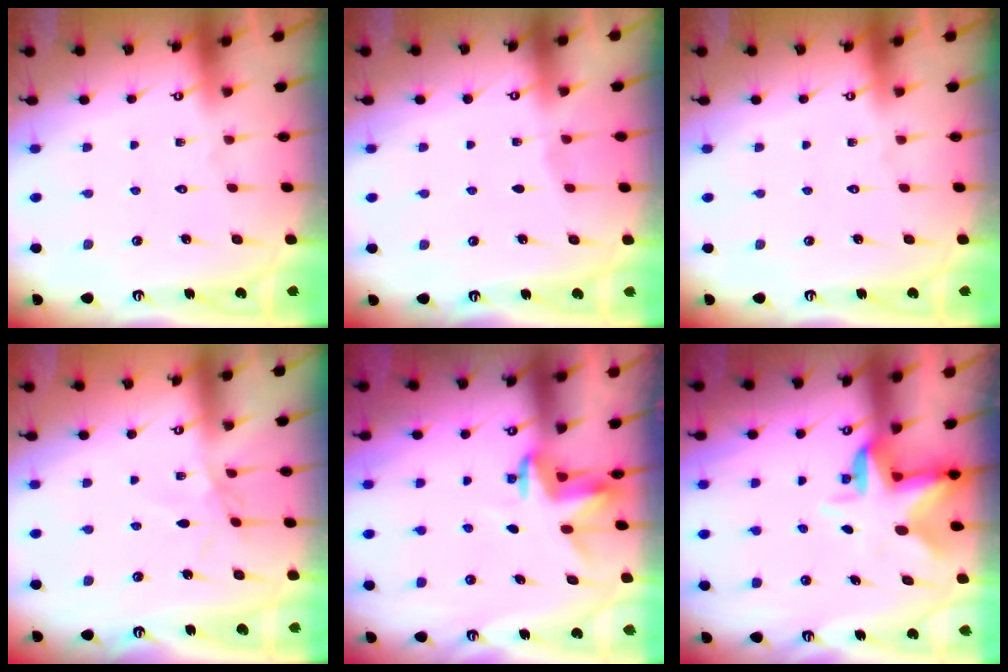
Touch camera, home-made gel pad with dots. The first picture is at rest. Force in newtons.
{"total": 1.4, "press": 1.3, "slide": 0.4}
{"total": 0.0}
{"total": 2.3, "press": 2.3, "slide": 0.5}
{"total": 3.5, "press": 3.5, "slide": 0.3}
{"total": 4.9, "press": 4.6, "slide": 1.5}